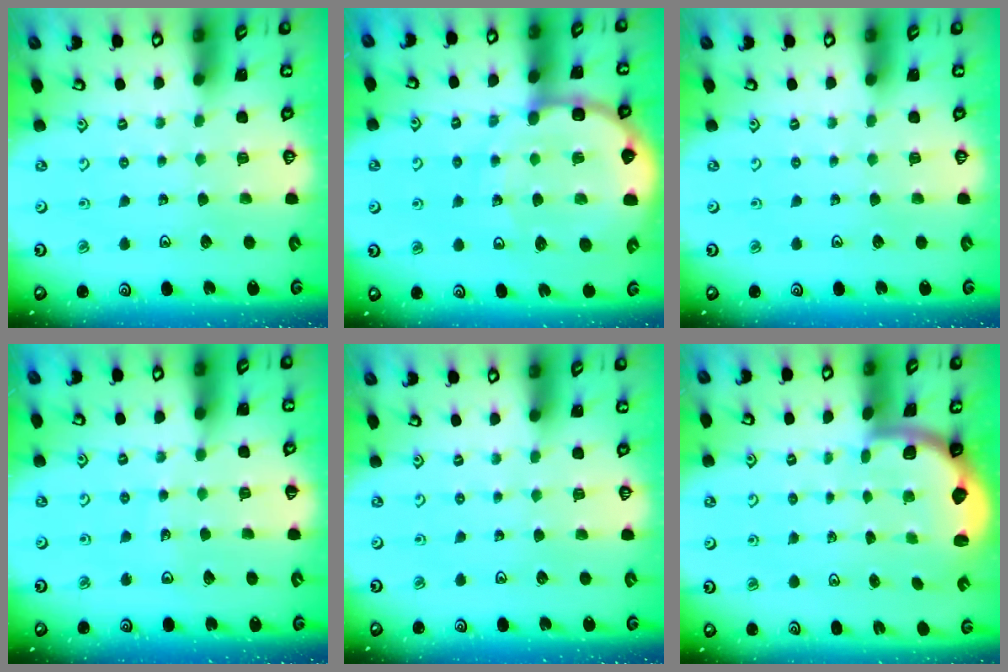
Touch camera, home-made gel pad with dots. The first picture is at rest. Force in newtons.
{"total": 13.6, "press": 13.3, "slide": 2.8}
{"total": 0.0}
{"total": 2.5, "press": 2.5, "slide": 0.2}
{"total": 0.0}
{"total": 1.9, "press": 1.8, "slide": 0.5}